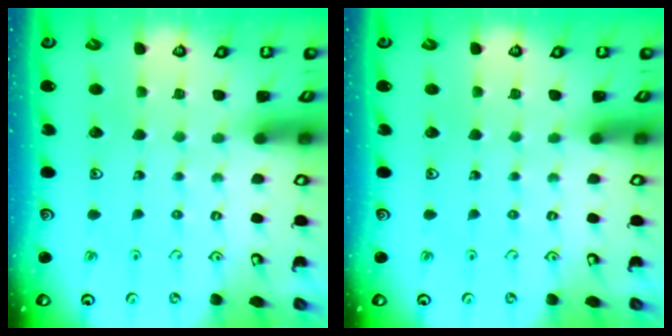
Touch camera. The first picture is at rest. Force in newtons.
{"total": 0.0}